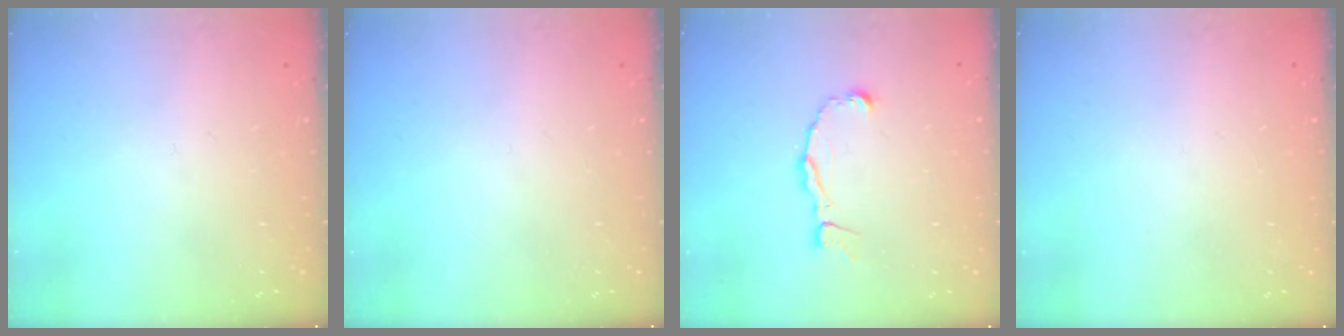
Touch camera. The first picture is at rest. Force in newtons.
{"total": 0.0}
{"total": 4.5, "press": 4.4, "slide": 0.6}
{"total": 0.0}